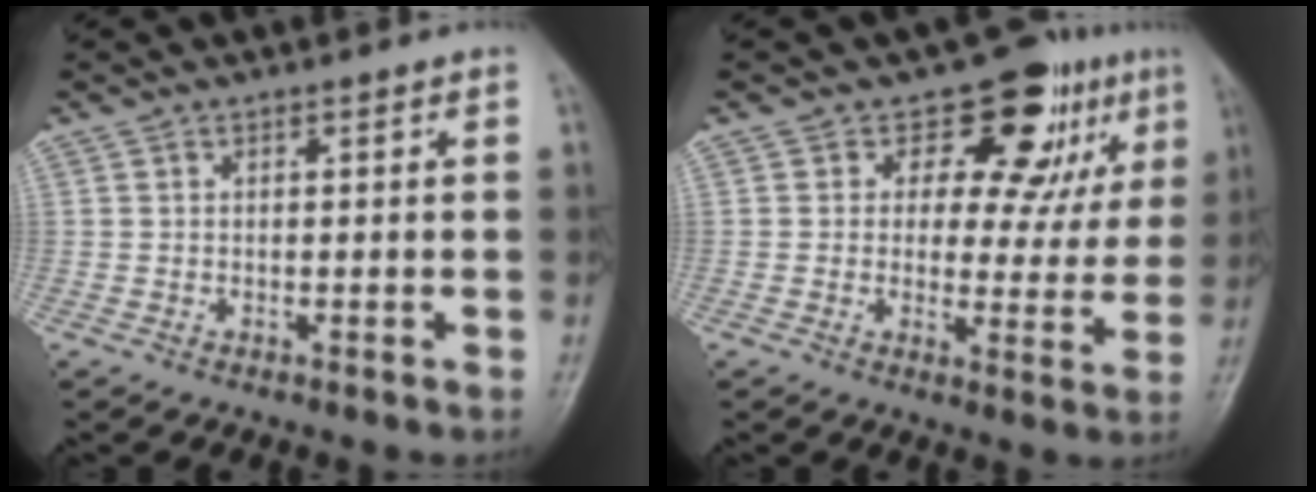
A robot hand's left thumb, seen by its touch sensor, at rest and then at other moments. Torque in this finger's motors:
{"motor_torque": [0.13, 0.22, -0.49, -0.27, 0.08]}